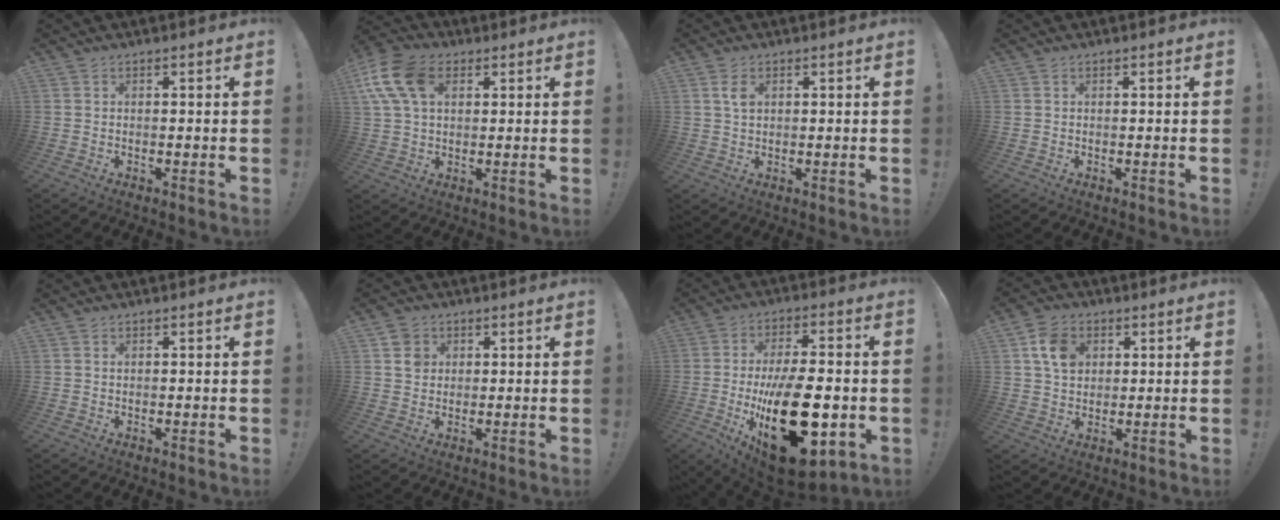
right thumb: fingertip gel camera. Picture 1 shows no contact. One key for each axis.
{"total": 14.4, "fx": 4.8, "fy": 9.3, "fz": 9.9, "tx": -0.201, "ty": -0.004, "tz": 0.093}
{"total": 3.5, "fx": 1.3, "fy": 1.9, "fz": 2.6, "tx": -0.040, "ty": -0.002, "tz": 0.020}
{"total": 0.0}
{"total": 0.0}
{"total": 4.3, "fx": 1.6, "fy": 3.8, "fz": 1.0, "tx": -0.005, "ty": -0.004, "tz": 0.028}
{"total": 28.6, "fx": -5.4, "fy": 13.6, "fz": 24.6, "tx": -0.412, "ty": 0.018, "tz": -0.066}
{"total": 9.0, "fx": 3.0, "fy": 7.0, "fz": 4.7, "tx": -0.072, "ty": 0.003, "tz": 0.061}